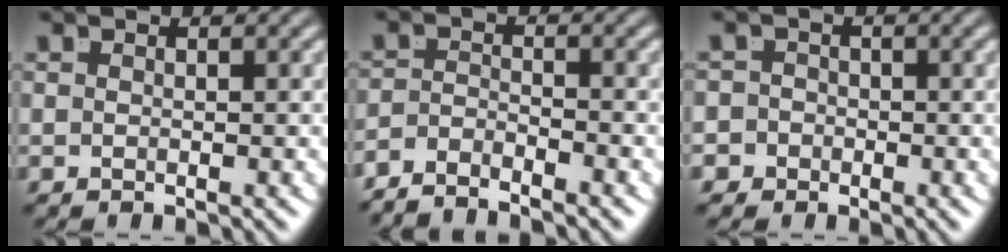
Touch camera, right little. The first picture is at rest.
{"total": 3.3, "force": [-3.1, 0.6, 0.7], "torque": [-0.010, -0.011, -0.055]}
{"total": 3.7, "force": [-1.8, 3.2, 0.2], "torque": [-0.017, -0.014, -0.035]}